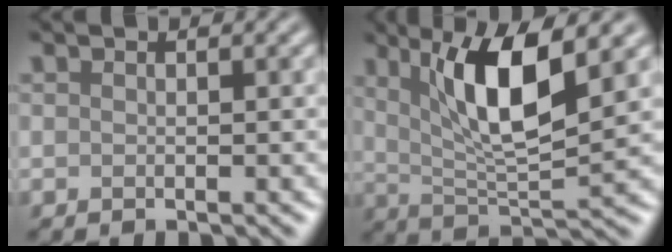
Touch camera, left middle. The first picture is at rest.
{"total": 7.8, "force": [3.0, 2.0, 7.0], "torque": [-0.118, -0.006, 0.054]}